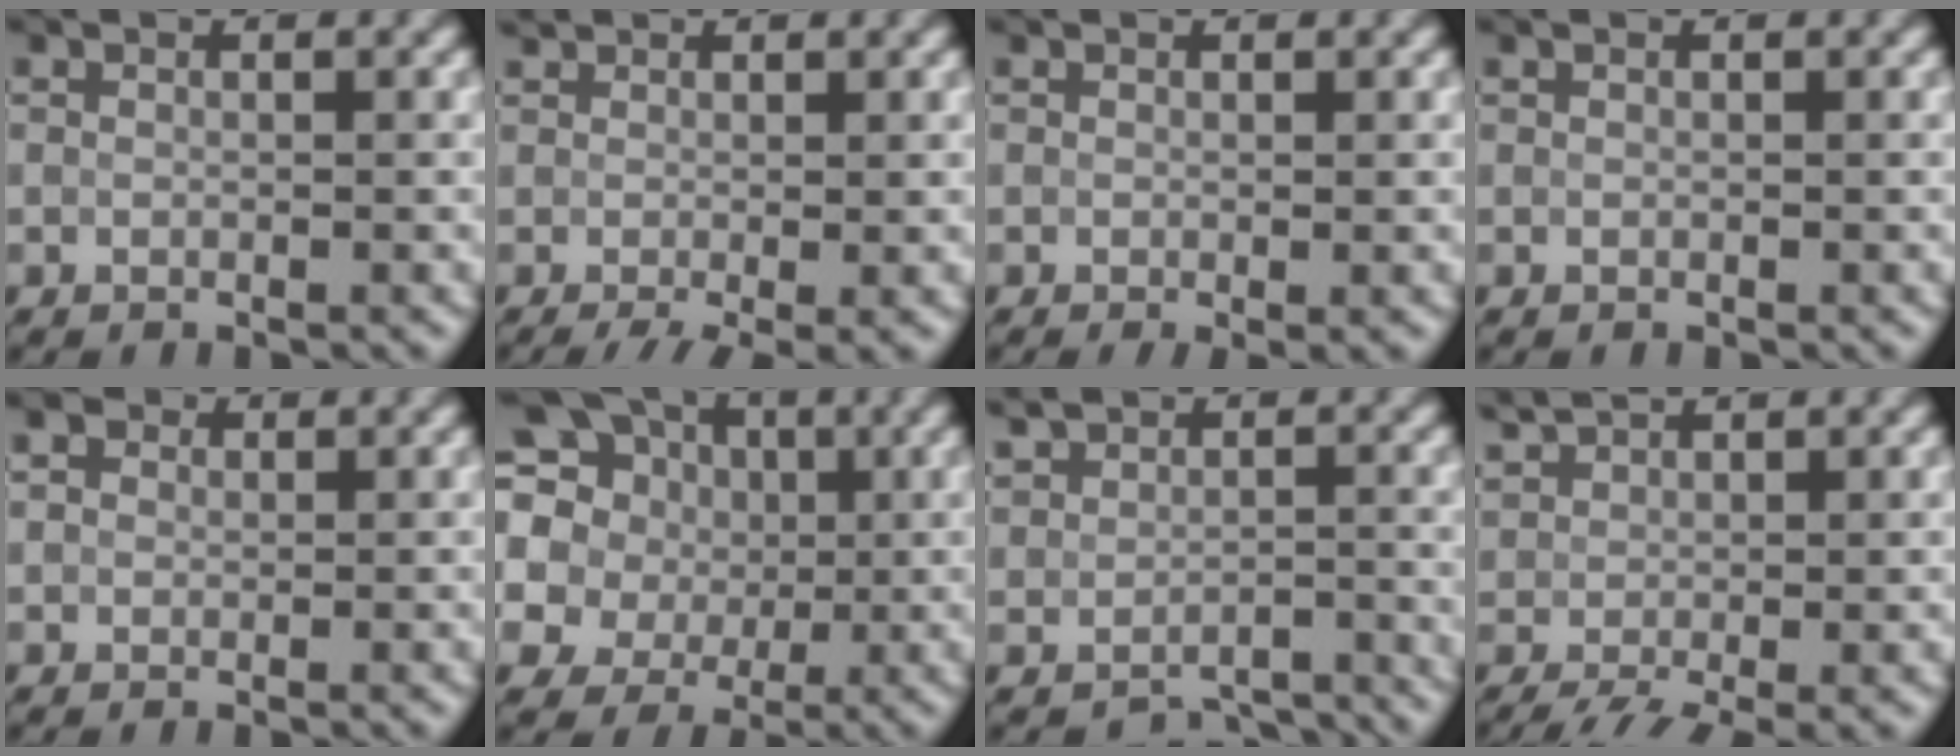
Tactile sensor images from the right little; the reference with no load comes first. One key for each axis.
{"total": 2.7, "fx": -0.5, "fy": 1.6, "fz": 2.2, "tx": -0.045, "ty": -0.003, "tz": -0.008}
{"total": 0.8, "fx": -0.1, "fy": 0.4, "fz": 0.7, "tx": -0.012, "ty": -0.001, "tz": -0.002}
{"total": 0.0}
{"total": 1.8, "fx": 0.7, "fy": 1.4, "fz": 0.9, "tx": -0.018, "ty": 0.007, "tz": 0.001}
{"total": 15.8, "fx": 4.4, "fy": 13.8, "fz": 6.4, "tx": -0.180, "ty": 0.032, "tz": 0.041}
{"total": 3.4, "fx": -1.4, "fy": 2.9, "fz": 1.0, "tx": 0.003, "ty": -0.007, "tz": -0.022}
{"total": 3.6, "fx": -0.1, "fy": 2.3, "fz": 2.8, "tx": -0.081, "ty": 0.001, "tz": 0.001}